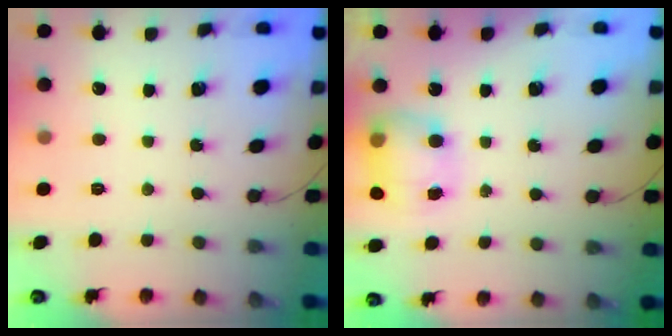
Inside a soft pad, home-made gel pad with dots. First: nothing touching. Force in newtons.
{"total": 8.4, "press": 8.3, "slide": 1.3}